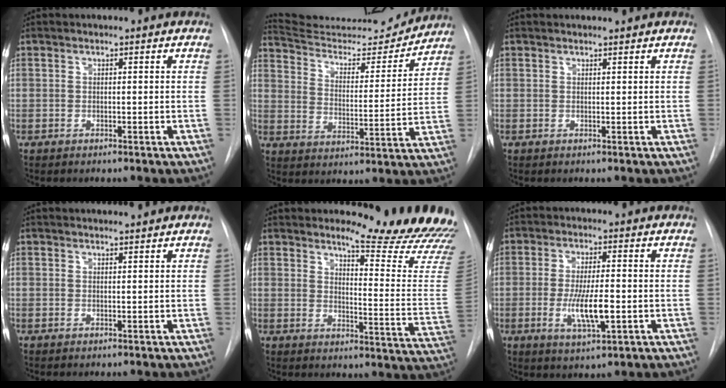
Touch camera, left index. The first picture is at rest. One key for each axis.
{"total": 16.9, "fx": 16.5, "fy": 1.8, "fz": 2.9, "tx": -0.046, "ty": -0.025, "tz": 0.247}
{"total": 1.7, "fx": 1.7, "fy": -0.1, "fz": 0.3, "tx": -0.005, "ty": 0.008, "tz": 0.025}
{"total": 2.7, "fx": 2.6, "fy": 0.0, "fz": 0.6, "tx": -0.008, "ty": 0.010, "tz": 0.034}
{"total": 16.9, "fx": 16.0, "fy": 0.6, "fz": 5.3, "tx": -0.059, "ty": -0.142, "tz": 0.174}
{"total": 7.2, "fx": -1.4, "fy": 1.3, "fz": 6.9, "tx": -0.131, "ty": -0.014, "tz": -0.023}